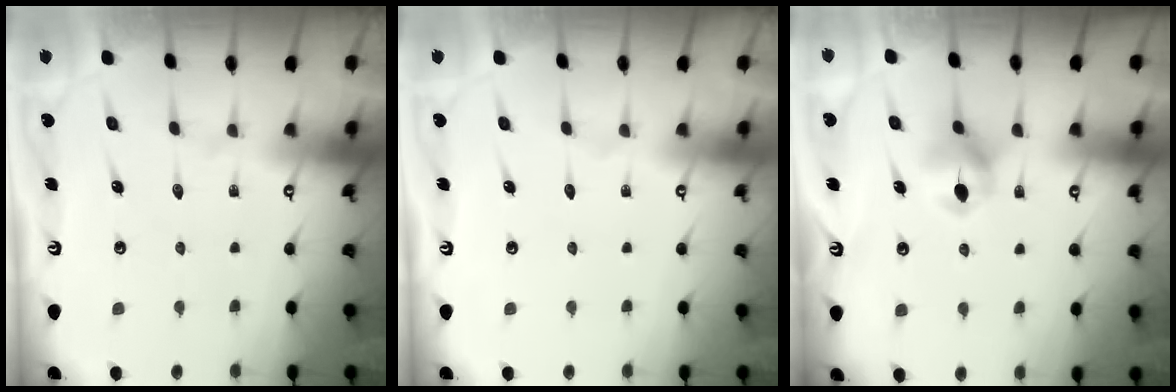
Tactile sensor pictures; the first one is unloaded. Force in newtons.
{"total": 0.0}
{"total": 5.9, "press": 5.9, "slide": 0.7}